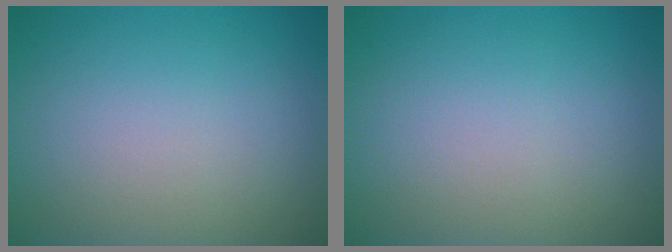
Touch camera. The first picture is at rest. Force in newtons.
{"total": 0.0}